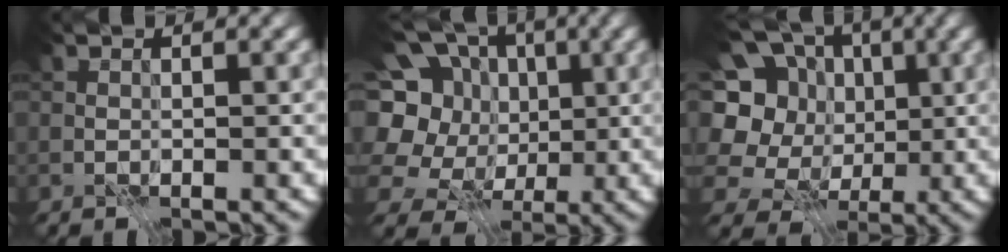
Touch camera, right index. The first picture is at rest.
{"total": 12.4, "force": [2.0, 10.7, 6.0], "torque": [-0.154, 0.031, 0.012]}
{"total": 11.8, "force": [1.8, 10.2, 5.6], "torque": [-0.147, 0.033, 0.004]}